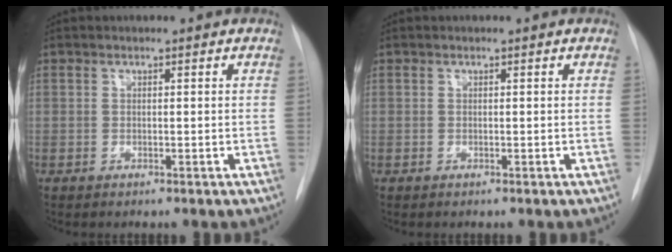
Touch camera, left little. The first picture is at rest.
{"total": 0.0}